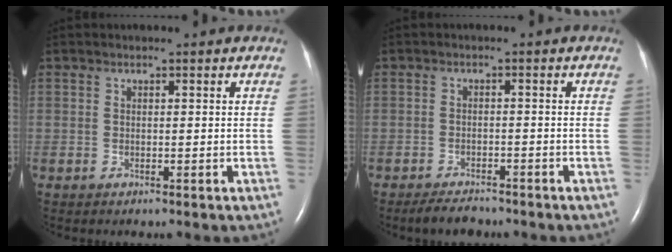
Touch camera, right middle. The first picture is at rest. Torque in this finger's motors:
{"motor_torque": [0.06, -0.06, 0.02, 0.00]}